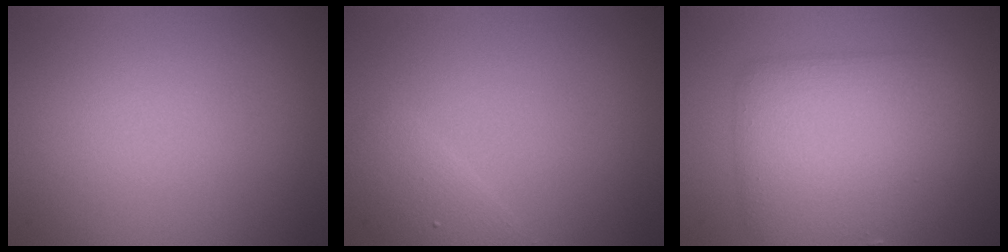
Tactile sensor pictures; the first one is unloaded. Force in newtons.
{"total": 1.5, "press": 1.5, "slide": 0.1}
{"total": 6.2, "press": 6.2, "slide": 0.1}